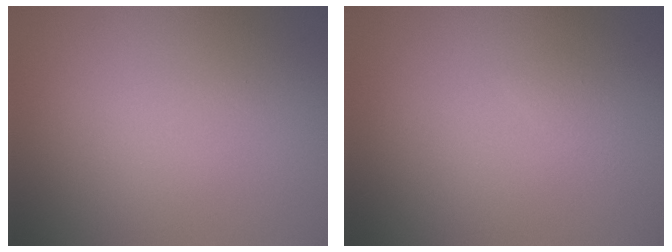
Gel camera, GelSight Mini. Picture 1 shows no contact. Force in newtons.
{"total": 0.7, "press": 0.7, "slide": 0.1}